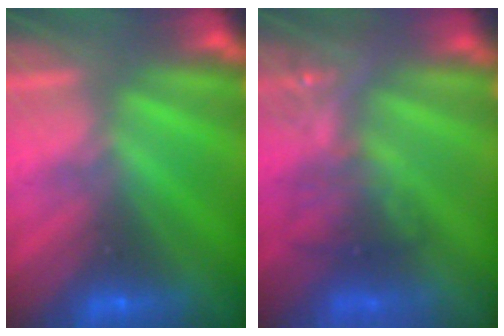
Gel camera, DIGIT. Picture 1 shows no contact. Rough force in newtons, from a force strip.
{"total": 3.9}